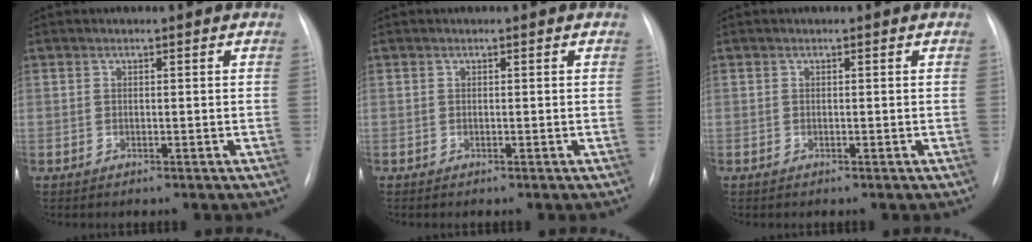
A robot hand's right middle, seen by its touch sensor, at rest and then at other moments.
{"total": 0.0}
{"total": 0.0}